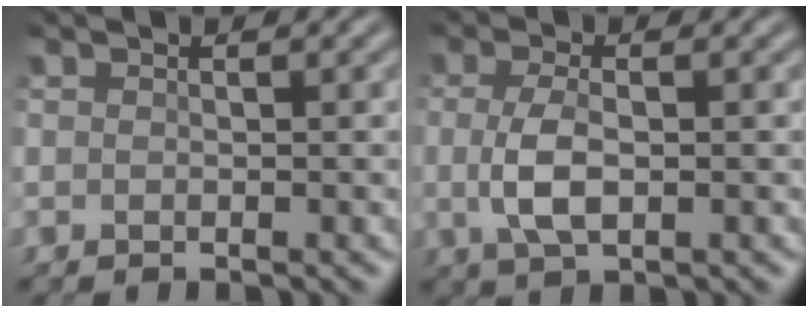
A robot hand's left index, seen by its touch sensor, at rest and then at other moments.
{"total": 3.5, "force": [-0.2, 1.4, 3.2], "torque": [-0.082, 0.000, 0.000]}